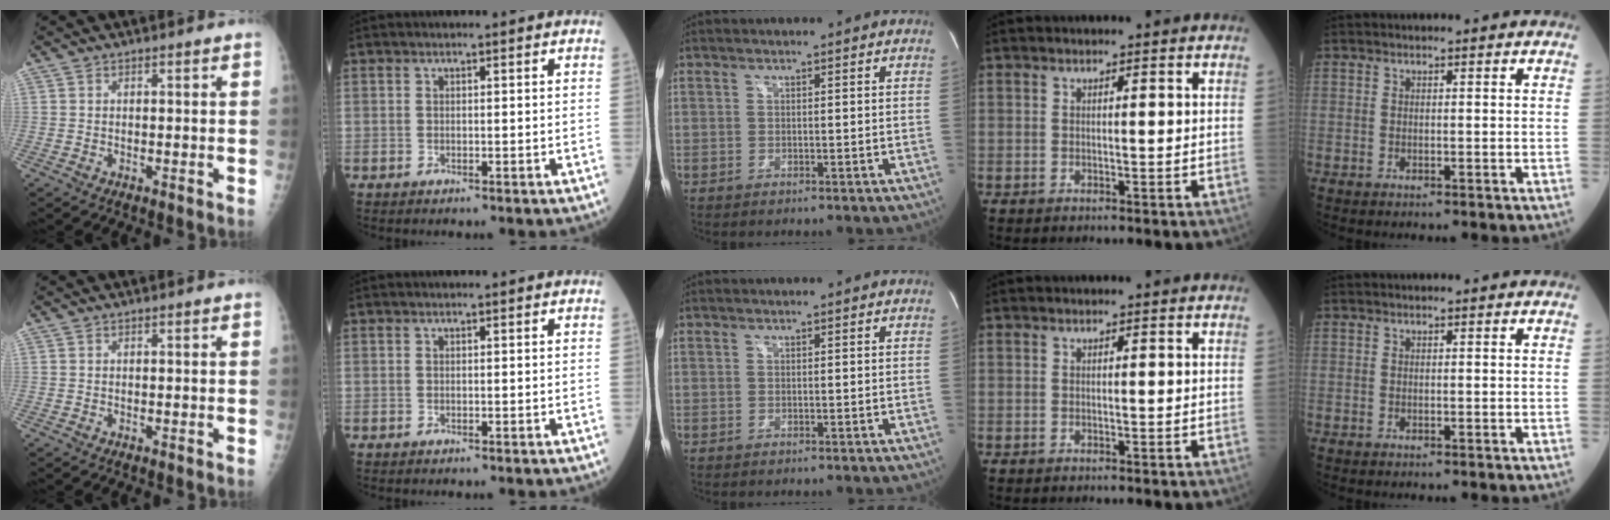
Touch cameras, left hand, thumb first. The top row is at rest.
{}